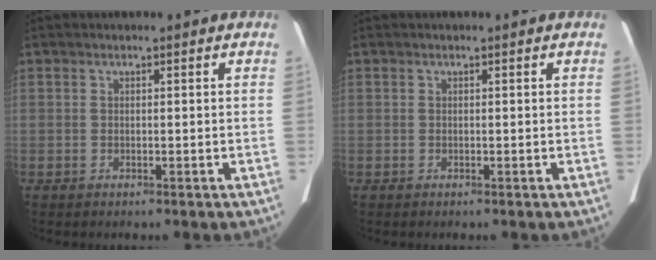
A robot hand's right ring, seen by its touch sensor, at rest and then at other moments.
{"total": 0.0}